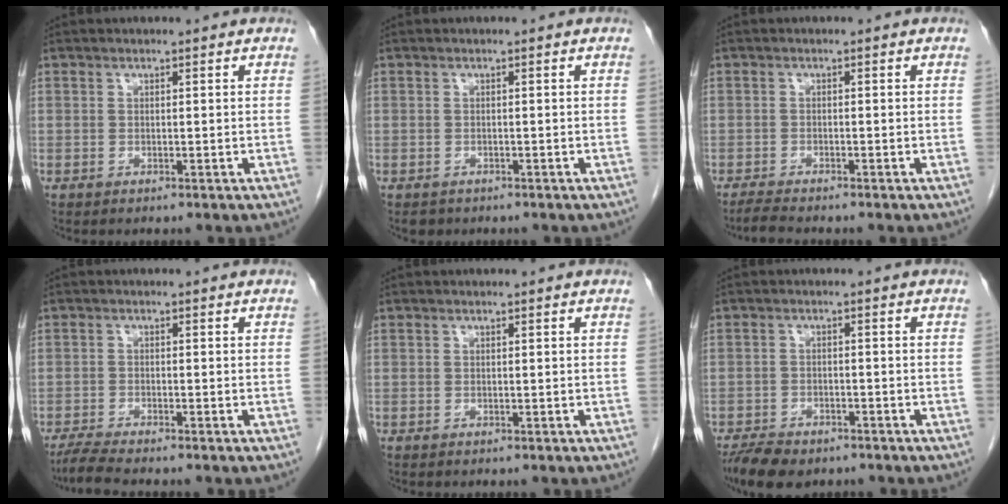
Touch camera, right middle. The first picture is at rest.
{"total": 1.2, "force": [-0.9, 0.8, 0.2], "torque": [-0.013, -0.002, -0.010]}
{"total": 2.6, "force": [-2.3, -0.2, 1.0], "torque": [-0.031, -0.013, -0.042]}
{"total": 3.8, "force": [-3.4, -0.5, 1.7], "torque": [-0.040, -0.018, -0.064]}
{"total": 0.0}
{"total": 7.1, "force": [-5.5, 2.8, 3.3], "torque": [-0.059, -0.009, -0.087]}